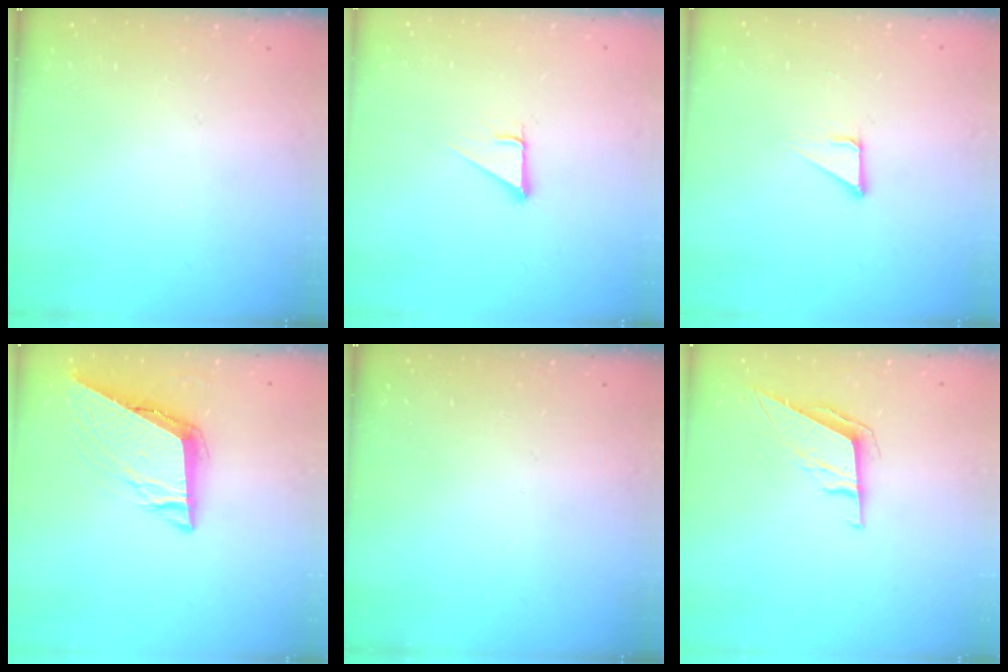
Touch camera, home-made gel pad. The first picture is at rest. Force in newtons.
{"total": 3.0, "press": 3.0, "slide": 0.1}
{"total": 2.1, "press": 2.1, "slide": 0.1}
{"total": 9.6, "press": 9.4, "slide": 2.1}
{"total": 0.0}
{"total": 7.4, "press": 7.1, "slide": 2.2}